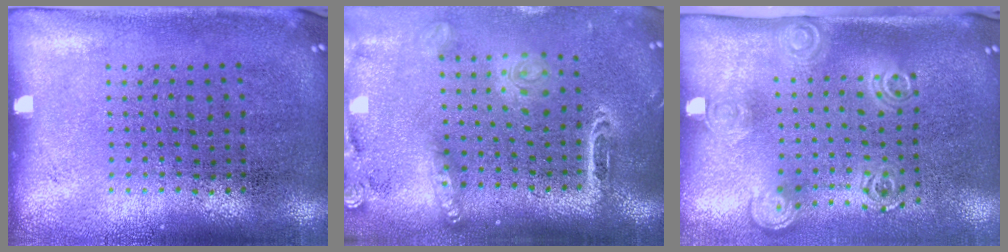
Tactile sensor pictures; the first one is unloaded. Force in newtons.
{"total": 2.4, "press": 1.9, "slide": 1.5}
{"total": 2.0, "press": 1.4, "slide": 1.5}